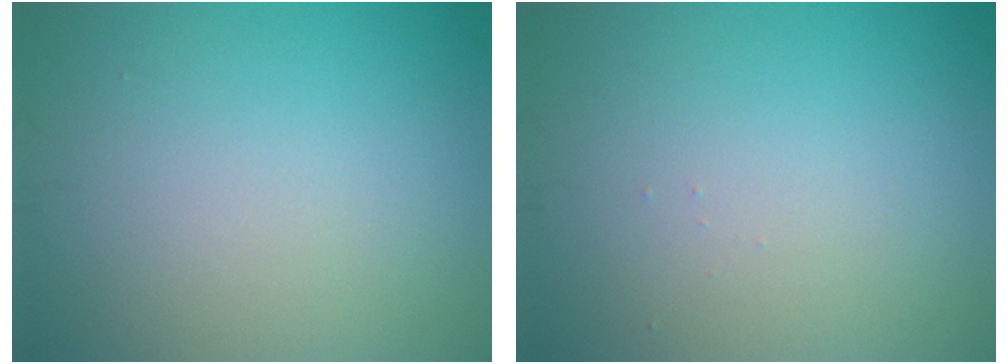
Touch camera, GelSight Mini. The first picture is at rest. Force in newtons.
{"total": 0.0}